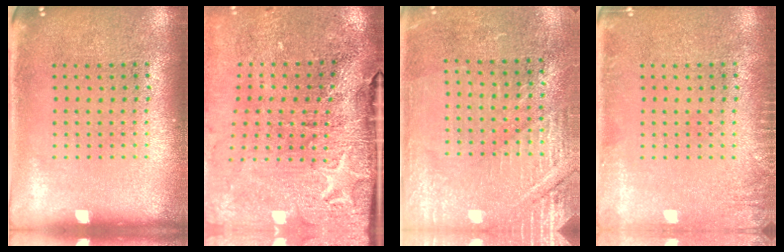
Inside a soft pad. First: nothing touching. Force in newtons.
{"total": 3.7, "press": 3.3, "slide": 1.7}
{"total": 2.8, "press": 2.8, "slide": 0.4}
{"total": 1.4, "press": 1.4, "slide": 0.3}